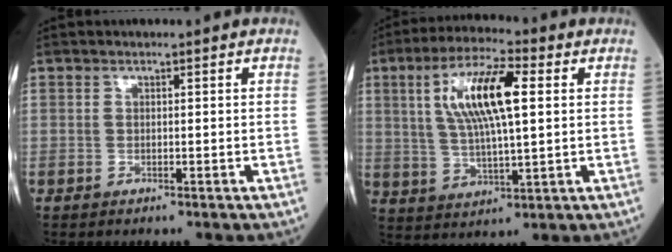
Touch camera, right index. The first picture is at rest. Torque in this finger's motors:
{"motor_torque": [0.69, 0.41, 0.28, 0.21]}